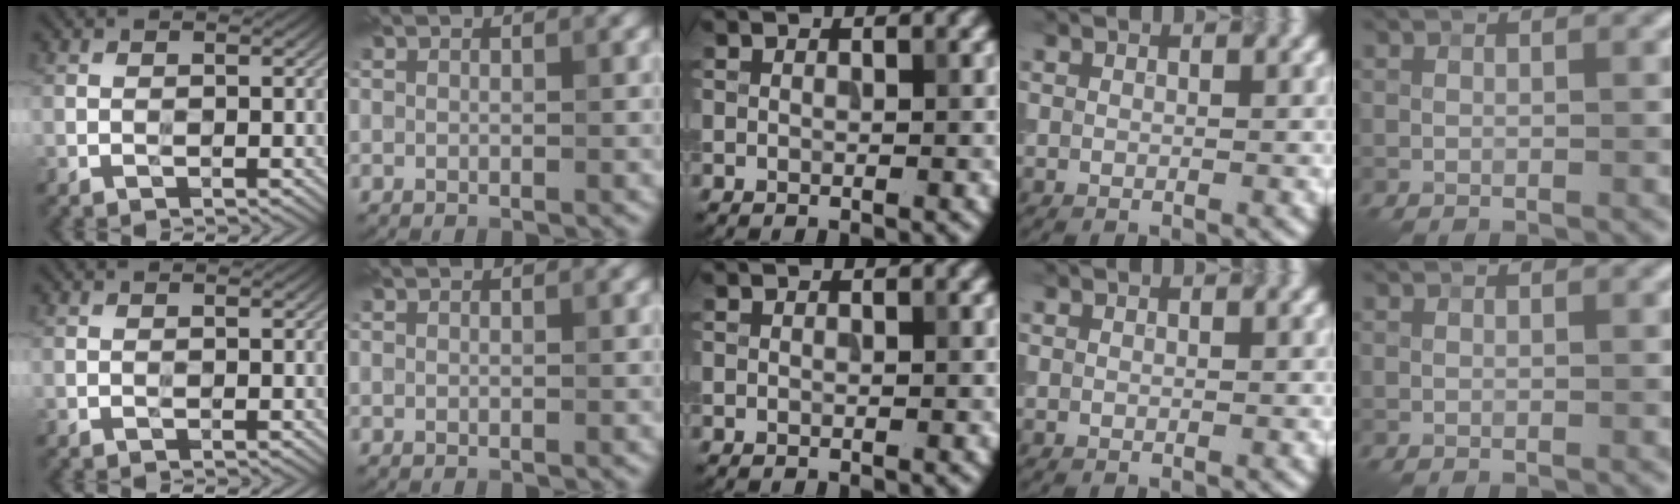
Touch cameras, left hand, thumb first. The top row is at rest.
{}